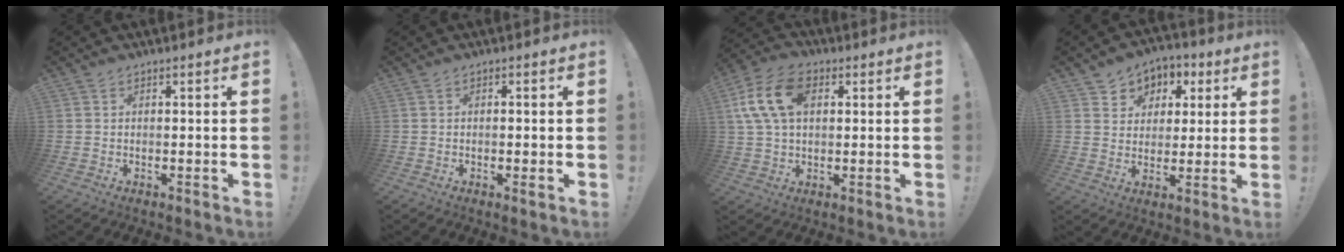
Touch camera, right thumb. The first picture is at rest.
{"total": 1.3, "force": [-0.2, 0.2, 1.3], "torque": [-0.013, -0.002, -0.005]}
{"total": 14.9, "force": [3.8, 9.6, 10.7], "torque": [-0.210, 0.007, 0.073]}
{"total": 6.4, "force": [1.4, 6.1, 1.3], "torque": [-0.016, -0.011, 0.031]}